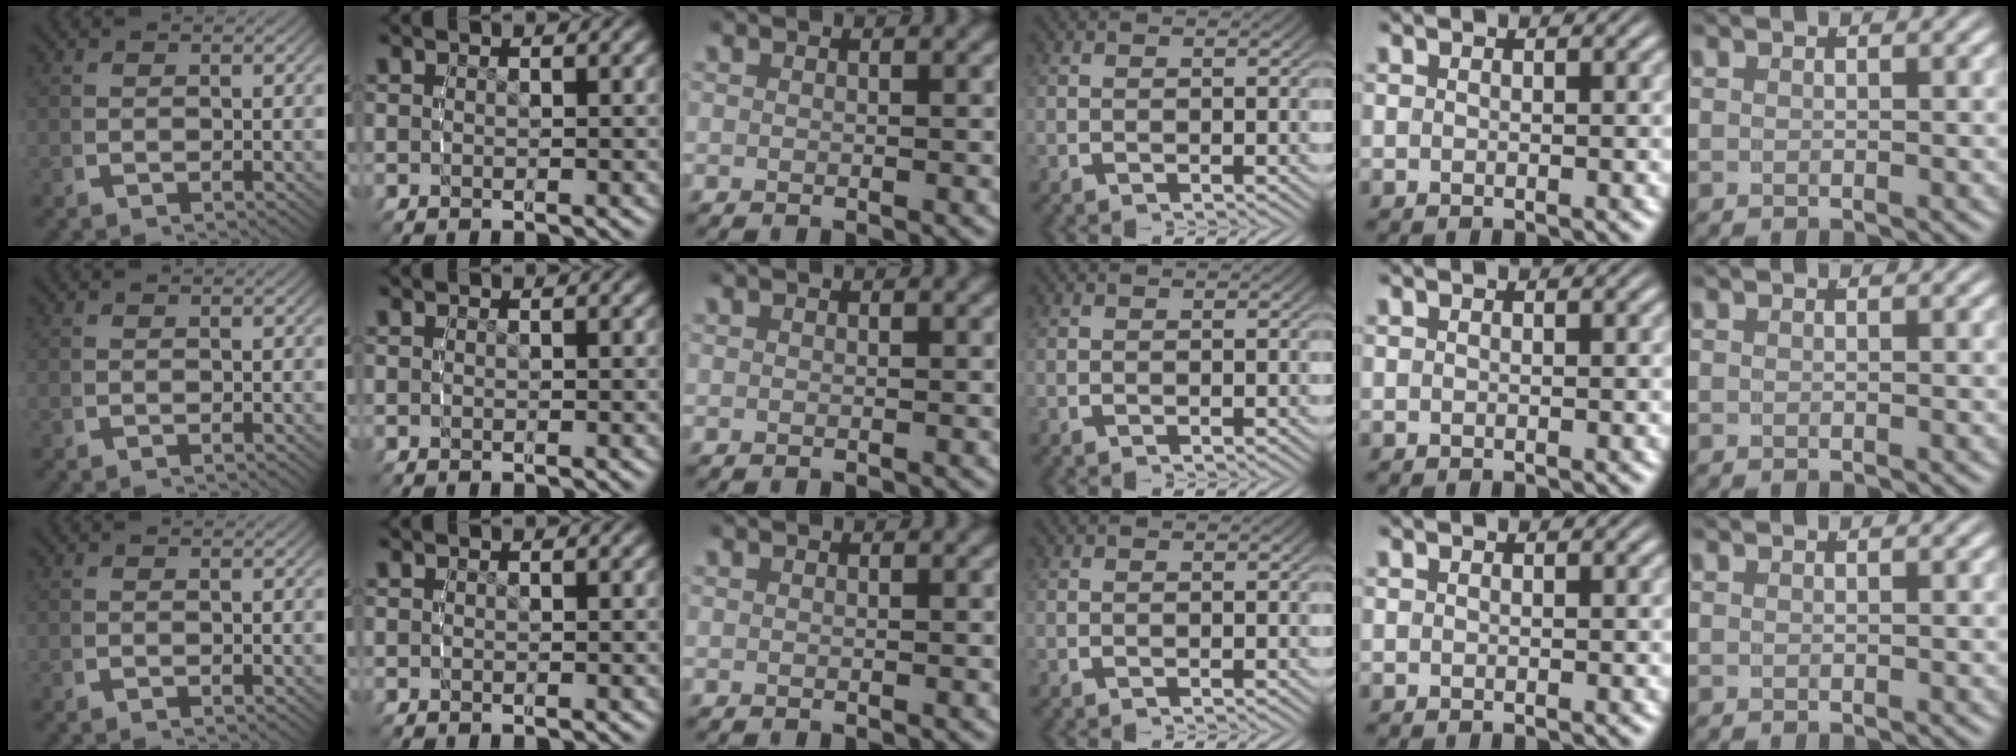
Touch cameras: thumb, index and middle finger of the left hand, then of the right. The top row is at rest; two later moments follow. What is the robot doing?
{"motion": "reach", "object": "router"}